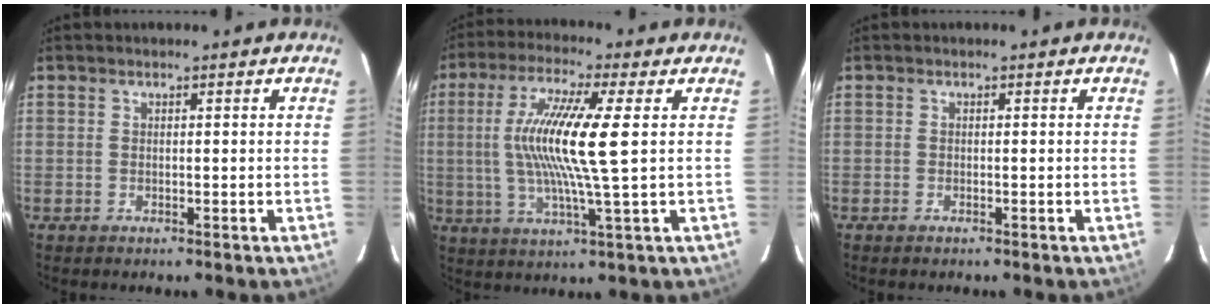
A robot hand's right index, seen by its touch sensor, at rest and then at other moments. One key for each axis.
{"total": 13.6, "fx": 1.4, "fy": 0.1, "fz": 13.5, "tx": -0.255, "ty": -0.004, "tz": 0.026}
{"total": 0.6, "fx": -0.5, "fy": 0.2, "fz": 0.3, "tx": -0.007, "ty": -0.002, "tz": -0.011}